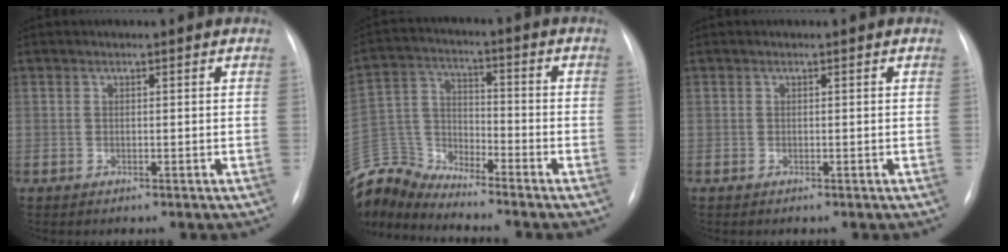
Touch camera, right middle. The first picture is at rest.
{"total": 10.2, "force": [-10.2, 0.2, -0.2], "torque": [-0.005, 0.033, -0.205]}
{"total": 0.0}